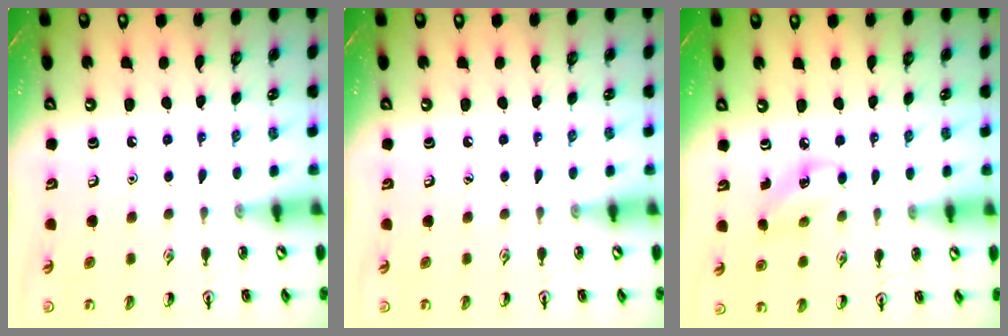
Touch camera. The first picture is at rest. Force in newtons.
{"total": 0.0}
{"total": 3.9, "press": 3.8, "slide": 1.0}